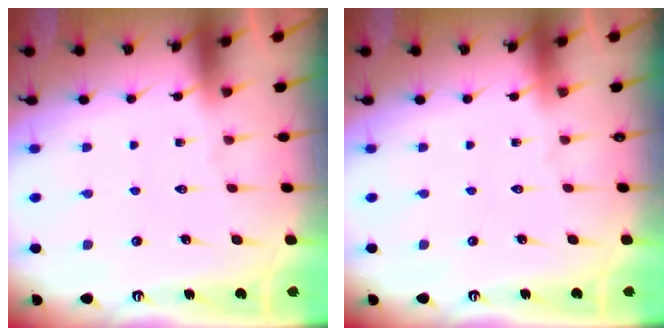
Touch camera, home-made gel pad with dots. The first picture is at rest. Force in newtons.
{"total": 0.0}